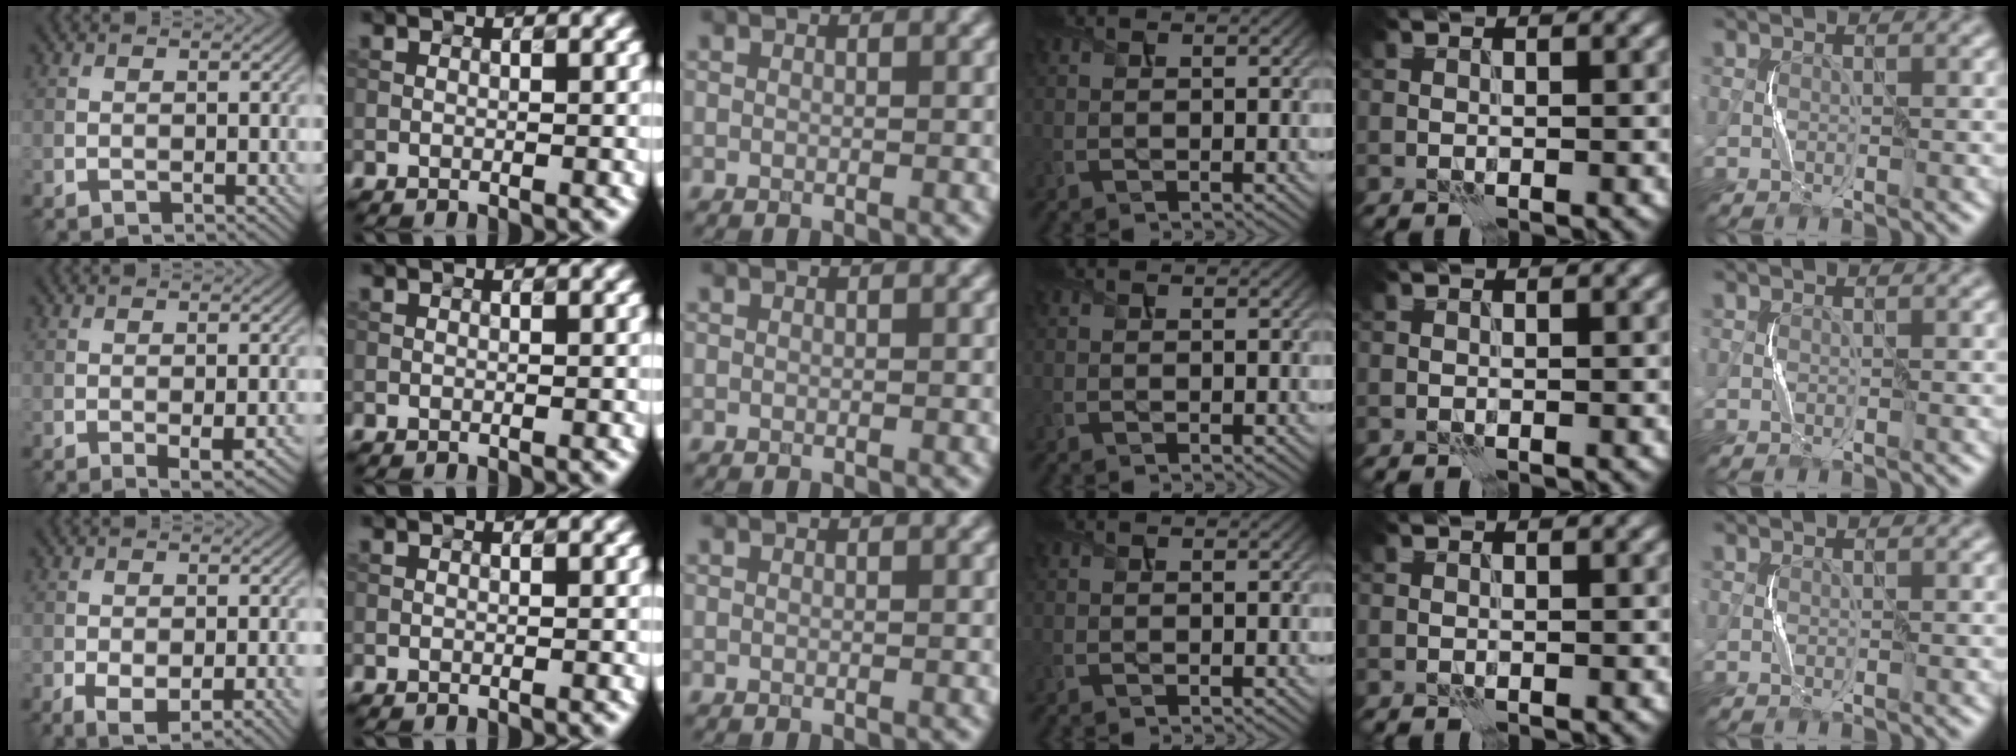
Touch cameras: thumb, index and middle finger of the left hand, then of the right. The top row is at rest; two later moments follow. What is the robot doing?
{"motion": "squeeze", "object": "air blower"}